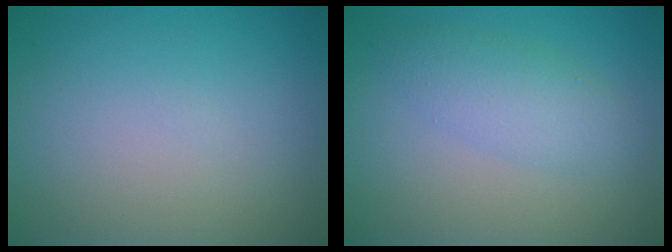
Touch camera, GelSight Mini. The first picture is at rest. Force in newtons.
{"total": 3.1, "press": 3.1, "slide": 0.0}